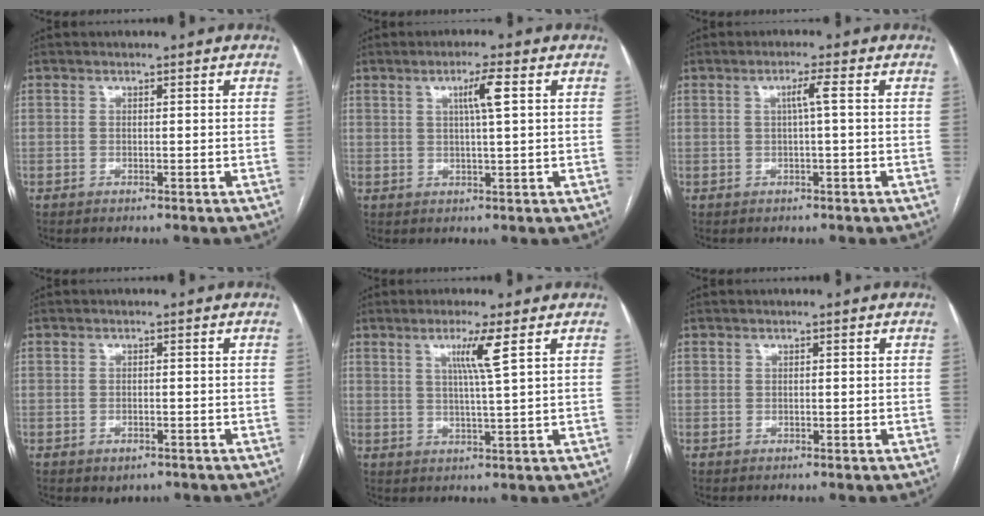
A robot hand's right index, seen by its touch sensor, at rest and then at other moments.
{"total": 4.3, "force": [1.5, 0.0, 4.0], "torque": [-0.070, 0.000, 0.025]}
{"total": 2.3, "force": [0.3, -0.4, 2.3], "torque": [-0.042, 0.001, 0.005]}
{"total": 1.8, "force": [-0.9, 1.3, 0.9], "torque": [-0.011, 0.000, -0.002]}
{"total": 5.1, "force": [2.3, -0.9, 4.5], "torque": [-0.085, -0.008, 0.042]}
{"total": 0.0}